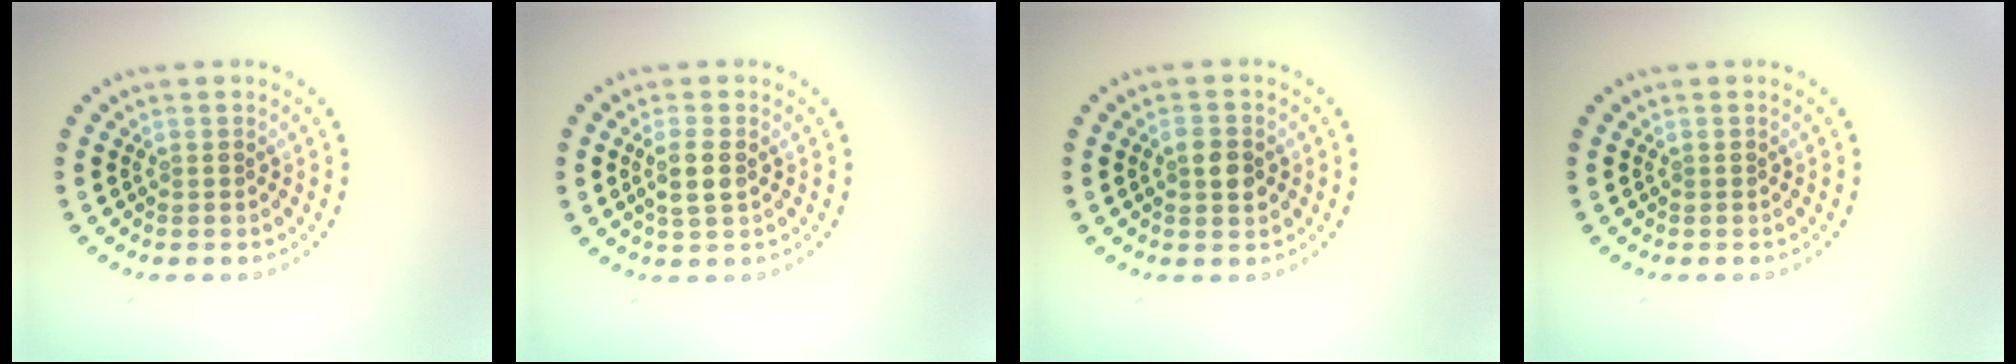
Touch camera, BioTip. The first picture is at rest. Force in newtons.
{"total": 2.1, "press": 2.0, "slide": 0.8}
{"total": 2.0, "press": 1.9, "slide": 0.1}
{"total": 0.0}